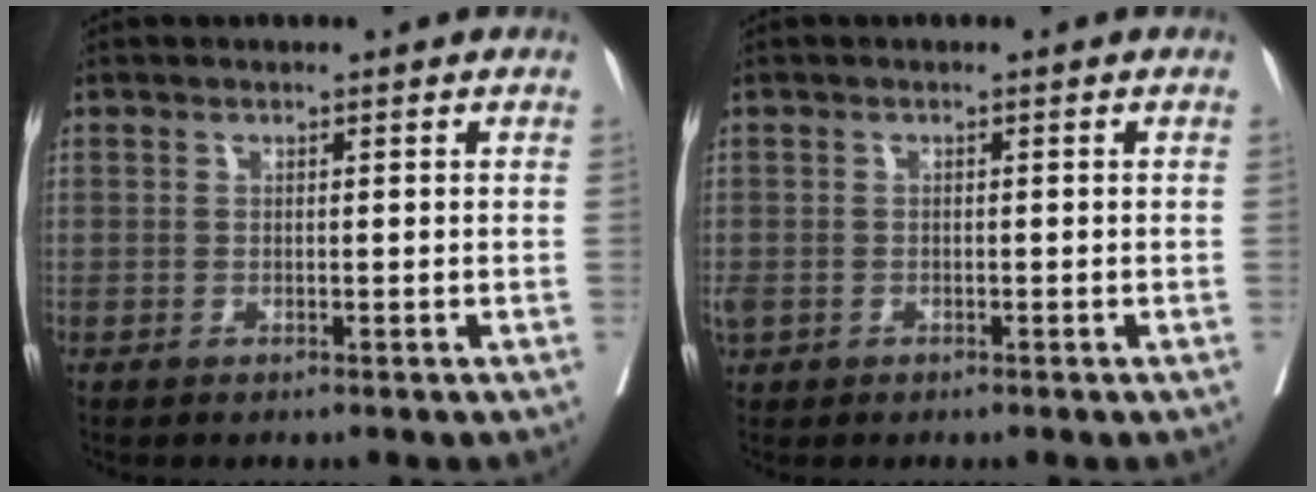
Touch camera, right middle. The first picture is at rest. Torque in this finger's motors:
{"motor_torque": [1.44, -0.70, 0.72, 0.21]}